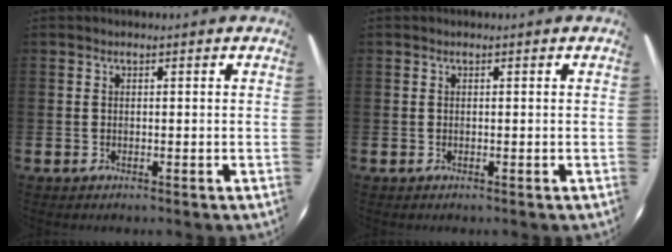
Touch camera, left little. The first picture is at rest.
{"total": 0.0}